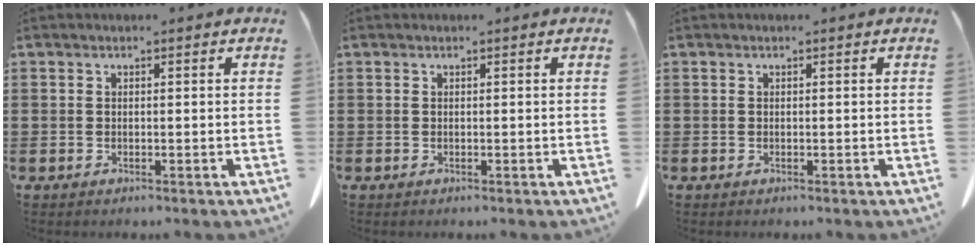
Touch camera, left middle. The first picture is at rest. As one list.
[{"total": 0.0}, {"total": 0.0}]